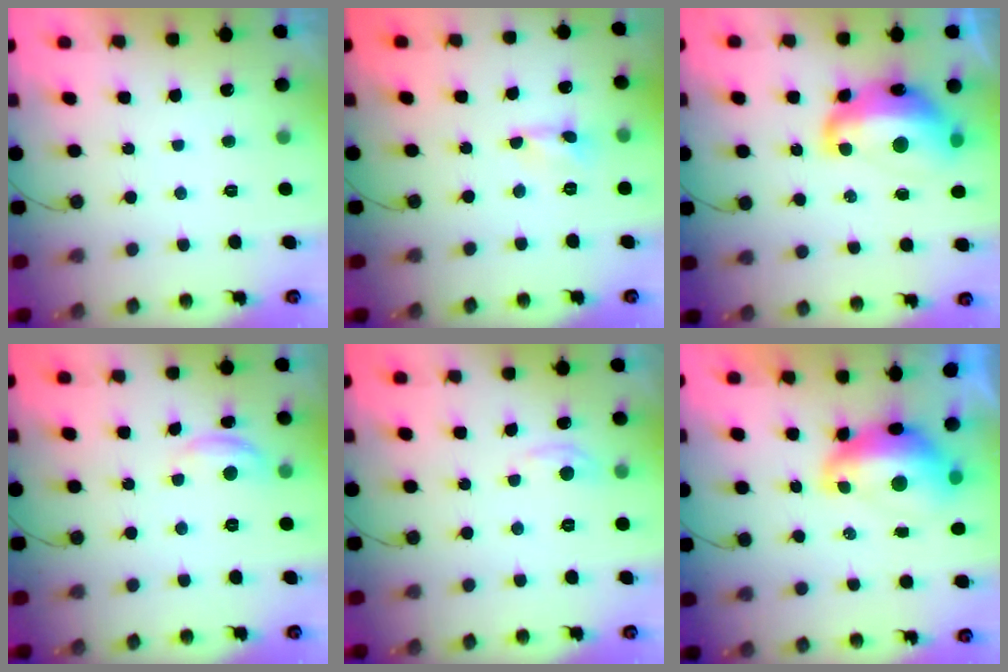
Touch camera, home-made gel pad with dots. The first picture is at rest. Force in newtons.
{"total": 0.0}
{"total": 15.6, "press": 15.5, "slide": 1.4}
{"total": 6.8, "press": 6.8, "slide": 0.3}
{"total": 4.3, "press": 4.3, "slide": 0.6}
{"total": 10.1, "press": 10.0, "slide": 1.4}